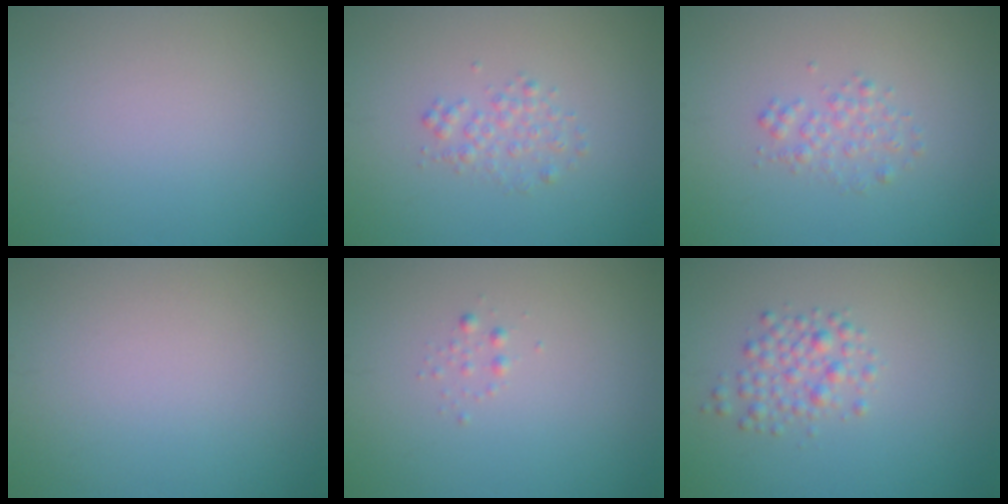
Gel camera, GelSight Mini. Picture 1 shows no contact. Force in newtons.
{"total": 1.5, "press": 1.5, "slide": 0.0}
{"total": 1.5, "press": 1.5, "slide": 0.0}
{"total": 0.0}
{"total": 0.6, "press": 0.6, "slide": 0.0}
{"total": 2.3, "press": 2.3, "slide": 0.1}